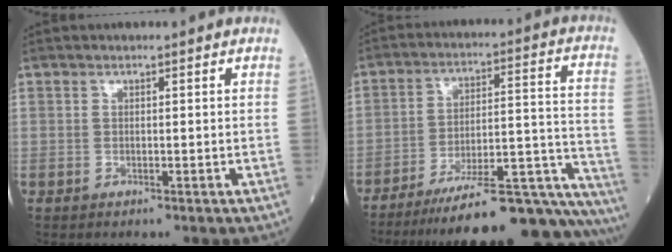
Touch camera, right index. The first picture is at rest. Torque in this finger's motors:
{"motor_torque": [0.98, -1.16, 0.60, 0.21]}